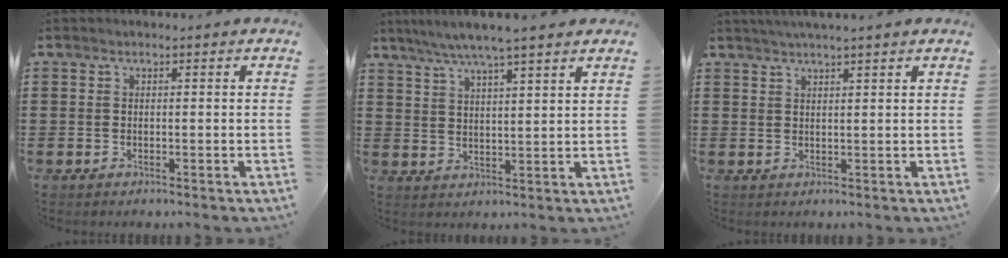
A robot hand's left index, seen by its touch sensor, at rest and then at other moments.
{"total": 4.7, "force": [4.0, -0.4, 2.3], "torque": [-0.056, -0.015, 0.069]}
{"total": 2.0, "force": [1.7, -0.4, 0.8], "torque": [-0.017, 0.001, 0.033]}